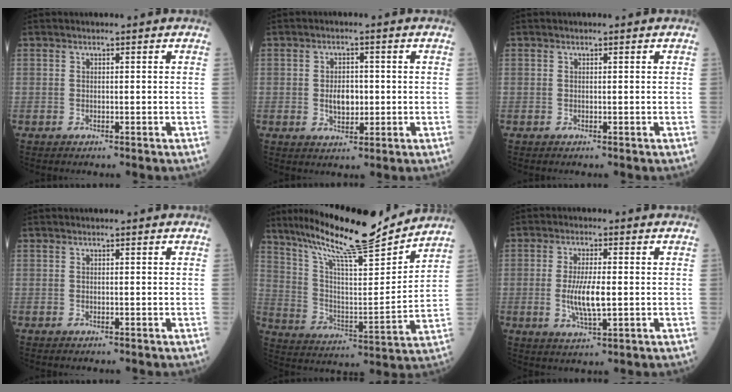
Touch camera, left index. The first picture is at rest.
{"total": 4.1, "force": [-0.1, 2.6, 3.2], "torque": [-0.056, 0.004, 0.006]}
{"total": 0.0}
{"total": 0.0}
{"total": 20.5, "force": [17.9, 1.5, 9.9], "torque": [-0.177, 0.002, 0.296]}
{"total": 6.5, "force": [-0.4, 1.7, 6.2], "torque": [-0.131, -0.007, -0.003]}